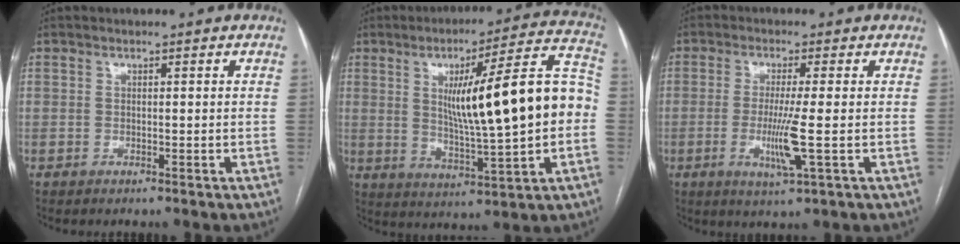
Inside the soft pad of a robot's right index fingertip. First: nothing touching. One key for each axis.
{"total": 19.0, "fx": 0.8, "fy": 1.9, "fz": 18.9, "tx": -0.284, "ty": 0.025, "tz": 0.016}
{"total": 6.3, "fx": -1.3, "fy": -0.6, "fz": 6.2, "tx": -0.123, "ty": -0.019, "tz": -0.025}